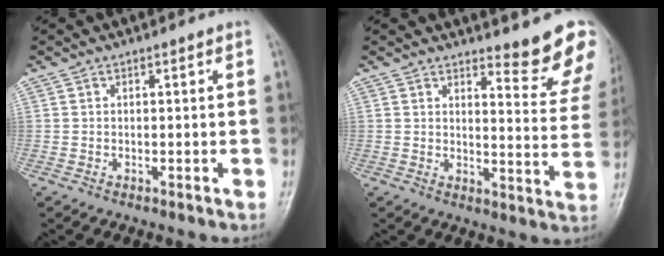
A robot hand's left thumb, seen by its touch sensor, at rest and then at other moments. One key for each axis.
{"total": 10.8, "fx": 9.6, "fy": 1.9, "fz": 4.5, "tx": -0.026, "ty": -0.096, "tz": 0.103}